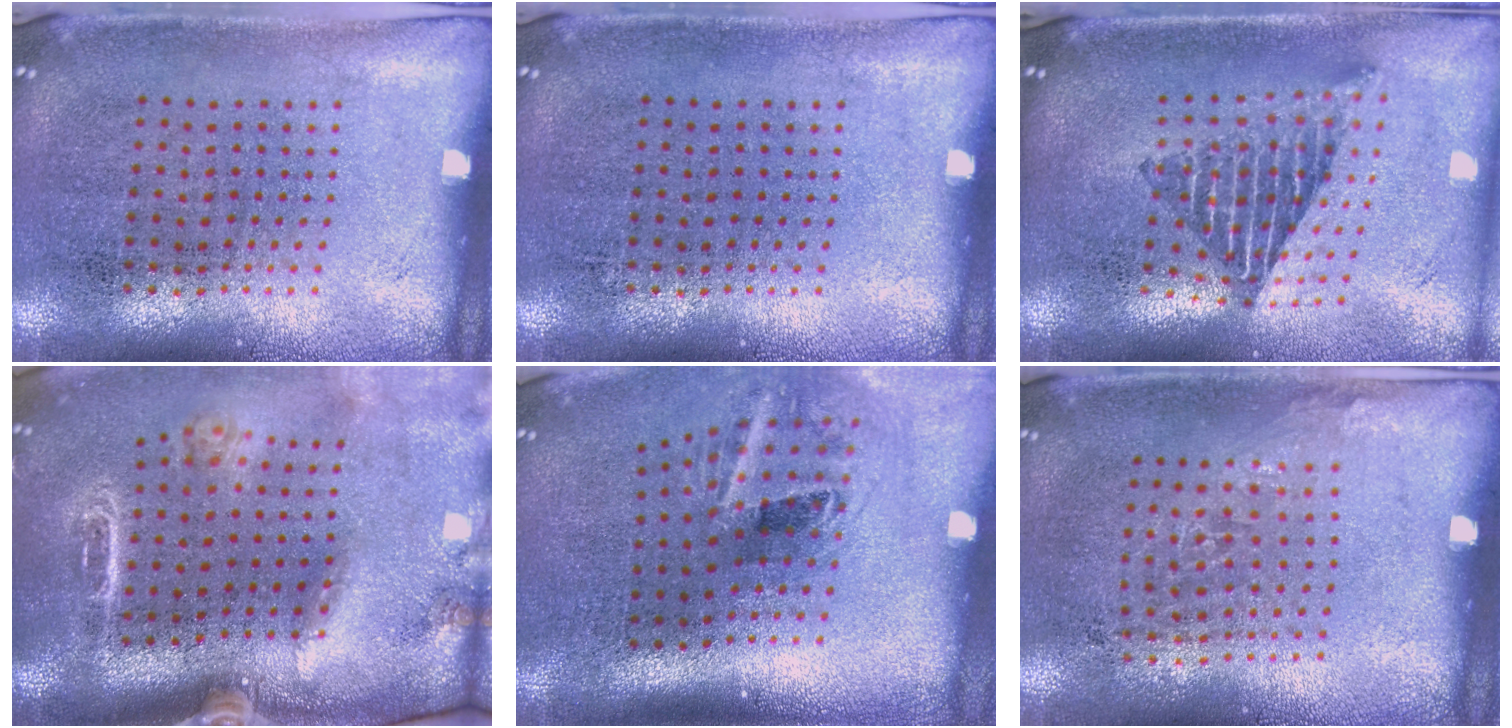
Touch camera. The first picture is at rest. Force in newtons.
{"total": 0.0}
{"total": 2.2, "press": 1.6, "slide": 1.4}
{"total": 2.5, "press": 2.0, "slide": 1.6}
{"total": 2.2, "press": 1.3, "slide": 1.7}
{"total": 1.0, "press": 0.8, "slide": 0.6}